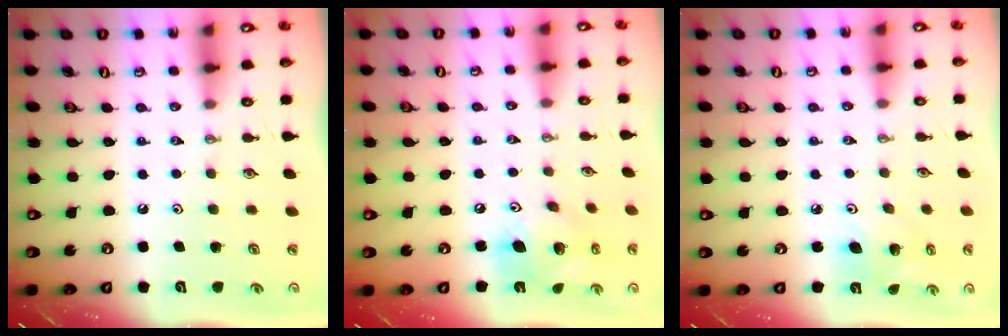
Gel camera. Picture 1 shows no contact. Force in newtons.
{"total": 13.5, "press": 13.2, "slide": 3.1}
{"total": 6.5, "press": 6.3, "slide": 1.5}